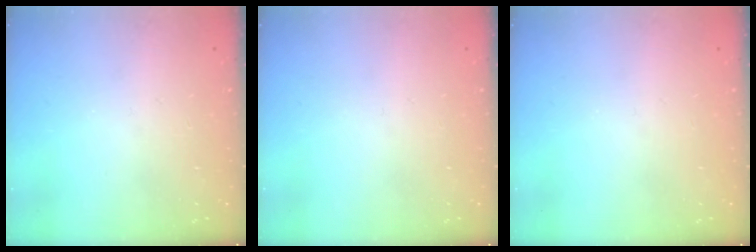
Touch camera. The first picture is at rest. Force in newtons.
{"total": 0.0}
{"total": 0.0}